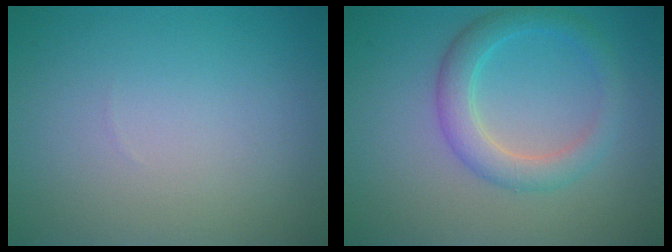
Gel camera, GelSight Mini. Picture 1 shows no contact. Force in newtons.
{"total": 3.4, "press": 3.4, "slide": 0.2}